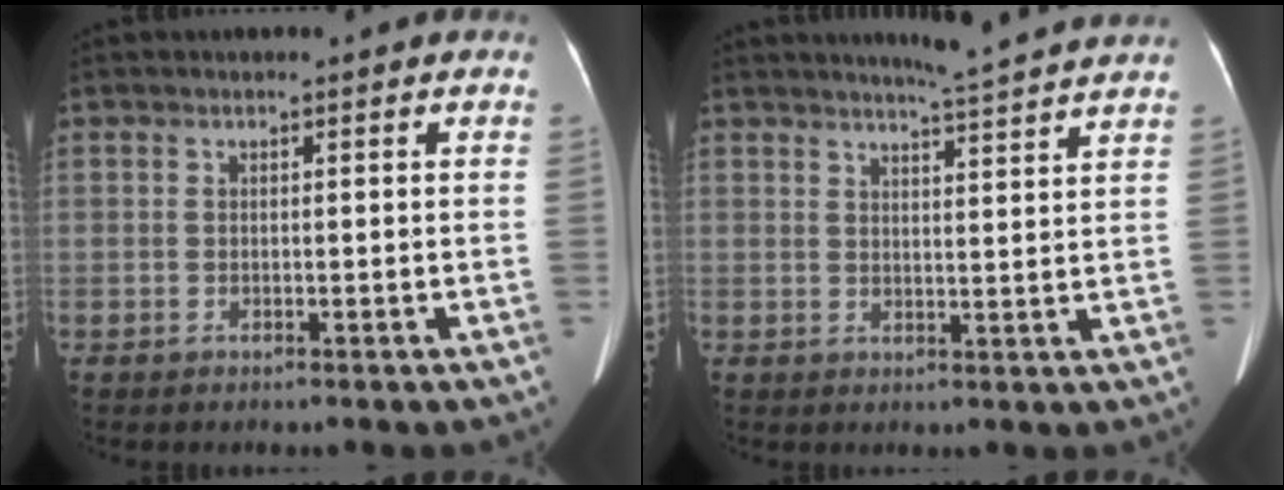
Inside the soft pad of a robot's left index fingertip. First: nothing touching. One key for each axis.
{"total": 7.6, "fx": 7.1, "fy": -1.1, "fz": 2.6, "tx": -0.046, "ty": -0.001, "tz": 0.087}